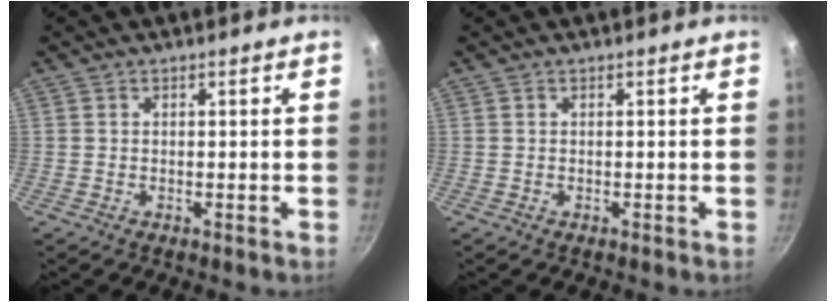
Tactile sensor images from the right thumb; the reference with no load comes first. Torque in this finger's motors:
{"motor_torque": [0.00, 0.00, -0.10, -0.10, 0.01]}